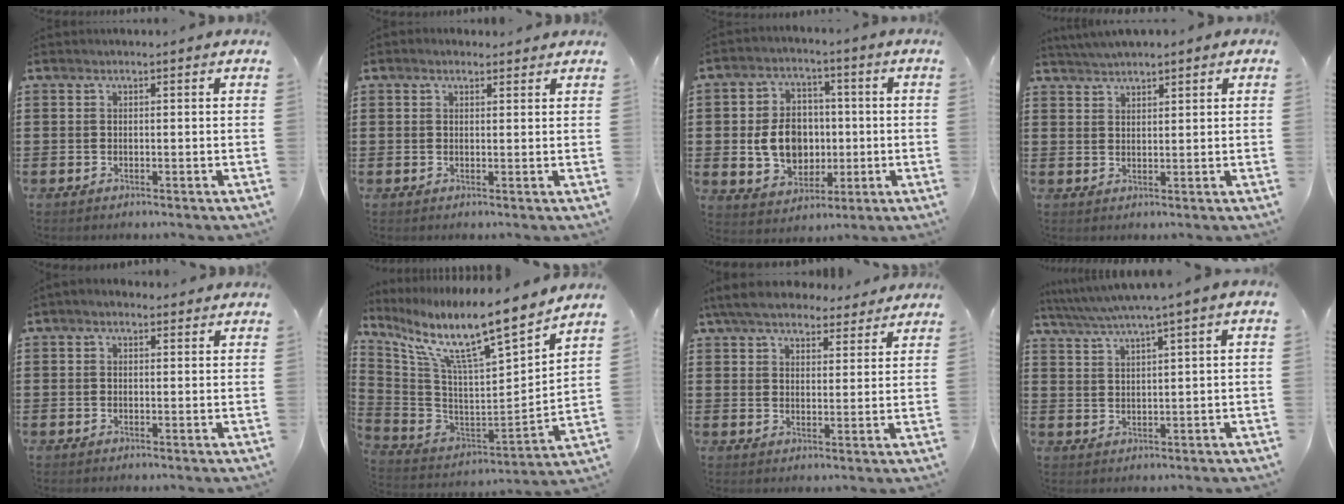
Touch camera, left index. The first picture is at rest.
{"total": 1.2, "force": [1.0, 0.5, 0.4], "torque": [-0.010, 0.005, 0.019]}
{"total": 8.8, "force": [-0.5, 7.2, 5.1], "torque": [-0.114, 0.010, -0.011]}
{"total": 2.4, "force": [2.3, 0.2, 0.7], "torque": [-0.018, 0.001, 0.045]}
{"total": 1.2, "force": [0.6, 0.7, 0.7], "torque": [-0.015, 0.007, 0.010]}
{"total": 11.7, "force": [9.2, 1.0, 7.1], "torque": [-0.156, -0.075, 0.144]}
{"total": 6.5, "force": [5.8, 1.8, 2.4], "torque": [-0.066, -0.011, 0.109]}
{"total": 3.3, "force": [2.1, -0.4, 2.6], "torque": [-0.056, -0.009, 0.032]}